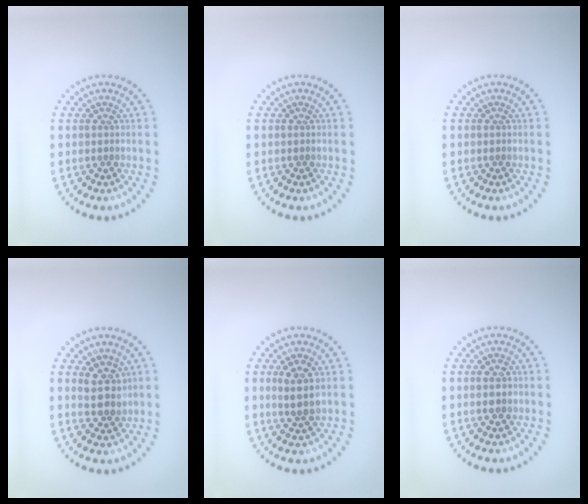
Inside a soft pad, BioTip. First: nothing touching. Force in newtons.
{"total": 0.0}
{"total": 0.0}
{"total": 2.8, "press": 2.6, "slide": 1.0}
{"total": 2.7, "press": 2.6, "slide": 0.7}
{"total": 2.1, "press": 2.1, "slide": 0.2}